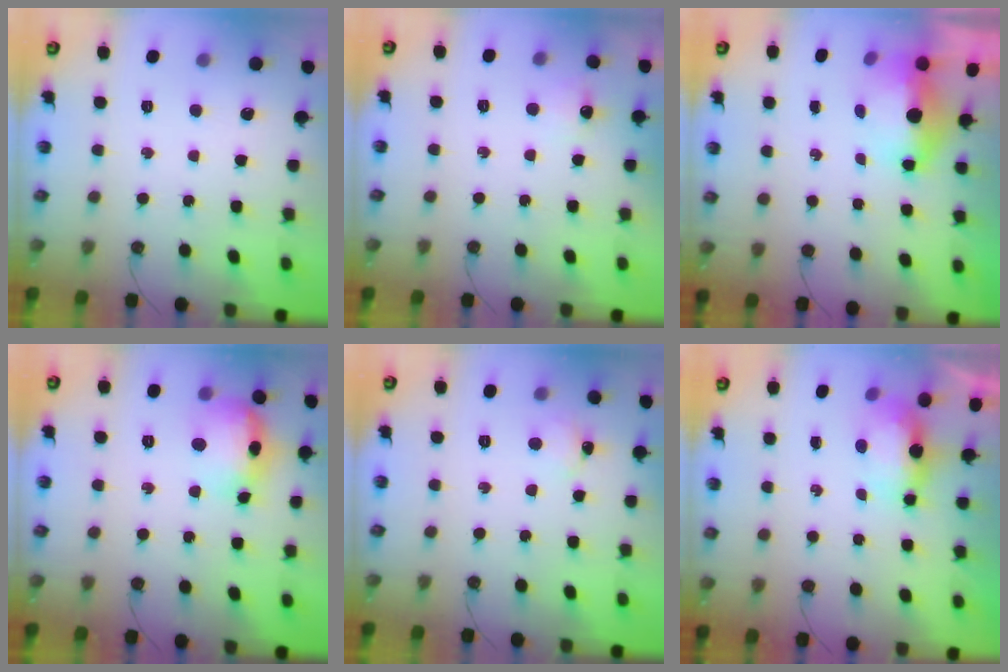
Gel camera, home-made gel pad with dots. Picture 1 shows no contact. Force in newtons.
{"total": 6.0, "press": 6.0, "slide": 0.8}
{"total": 15.1, "press": 8.0, "slide": 12.8}
{"total": 15.0, "press": 14.9, "slide": 2.0}
{"total": 3.3, "press": 3.3, "slide": 0.4}
{"total": 6.1, "press": 6.0, "slide": 0.5}